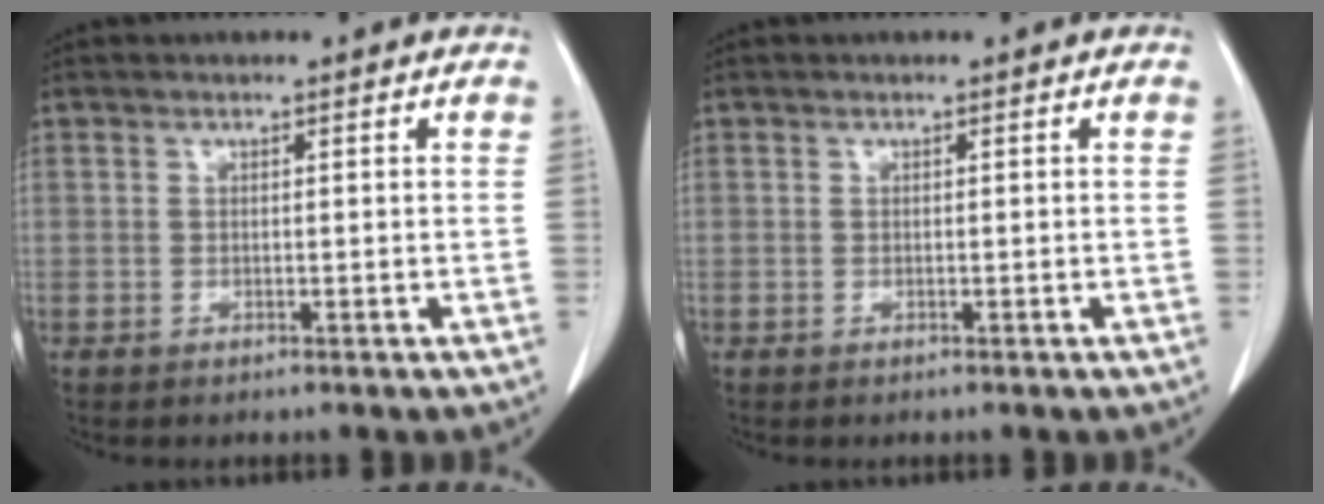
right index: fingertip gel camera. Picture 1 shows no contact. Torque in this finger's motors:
{"motor_torque": [0.00, 0.00, 0.00, 0.00]}